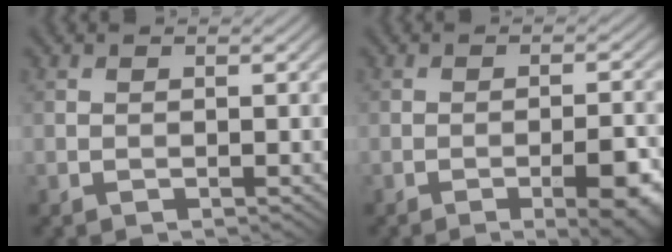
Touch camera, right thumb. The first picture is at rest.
{"total": 5.9, "force": [-2.8, 1.2, 5.0], "torque": [-0.077, 0.007, -0.033]}